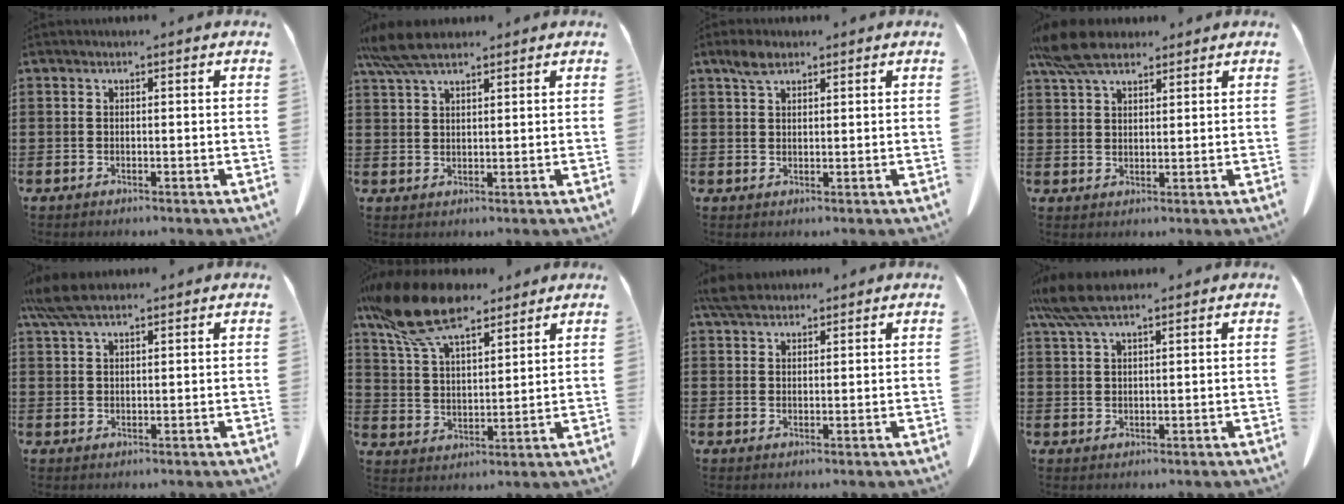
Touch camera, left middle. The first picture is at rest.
{"total": 6.0, "force": [4.6, 1.5, 3.4], "torque": [-0.079, -0.003, 0.088]}
{"total": 3.0, "force": [2.0, 1.4, 1.8], "torque": [-0.040, 0.005, 0.037]}
{"total": 7.0, "force": [5.5, 2.4, 3.5], "torque": [-0.086, -0.002, 0.105]}
{"total": 5.3, "force": [3.9, 1.4, 3.3], "torque": [-0.082, -0.004, 0.071]}
{"total": 13.5, "force": [10.2, 4.0, 7.8], "torque": [-0.188, -0.024, 0.186]}
{"total": 4.2, "force": [3.6, 1.3, 1.7], "torque": [-0.042, 0.000, 0.069]}
{"total": 6.2, "force": [4.6, 1.1, 4.0], "torque": [-0.096, -0.006, 0.083]}